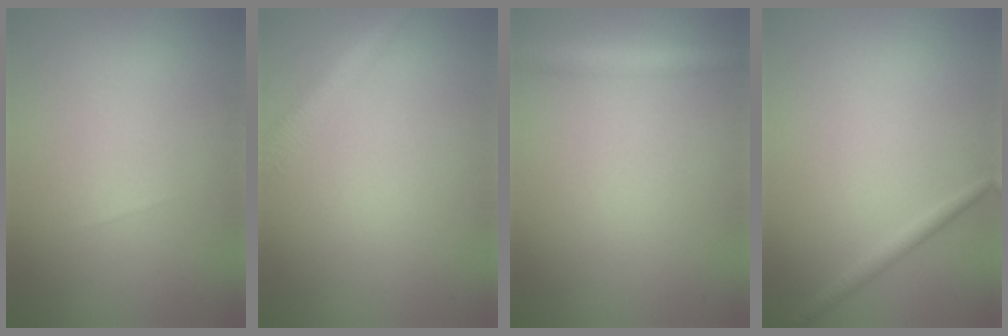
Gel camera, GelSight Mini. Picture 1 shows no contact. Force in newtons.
{"total": 2.8, "press": 2.8, "slide": 0.2}
{"total": 2.3, "press": 2.3, "slide": 0.0}
{"total": 1.1, "press": 1.1, "slide": 0.1}